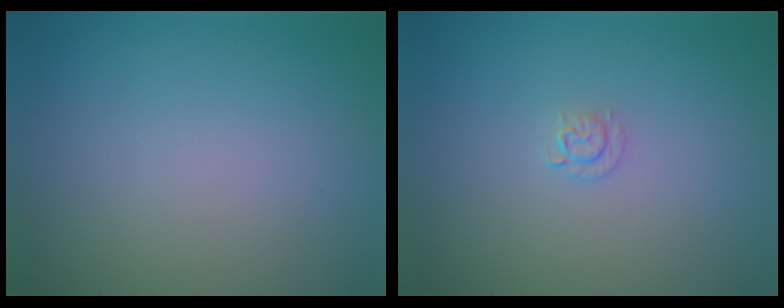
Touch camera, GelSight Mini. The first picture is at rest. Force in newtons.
{"total": 0.9, "press": 0.6, "slide": 0.6}